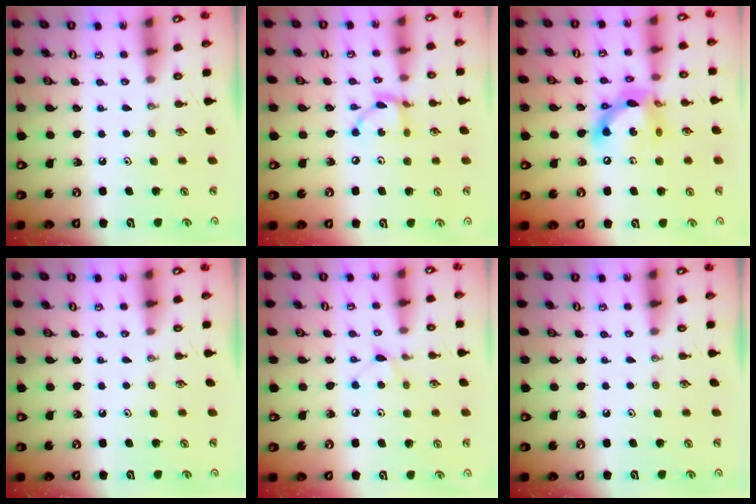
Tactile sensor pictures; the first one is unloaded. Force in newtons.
{"total": 7.9, "press": 7.9, "slide": 0.2}
{"total": 13.8, "press": 13.8, "slide": 0.8}
{"total": 0.0}
{"total": 4.4, "press": 4.3, "slide": 0.6}
{"total": 0.0}